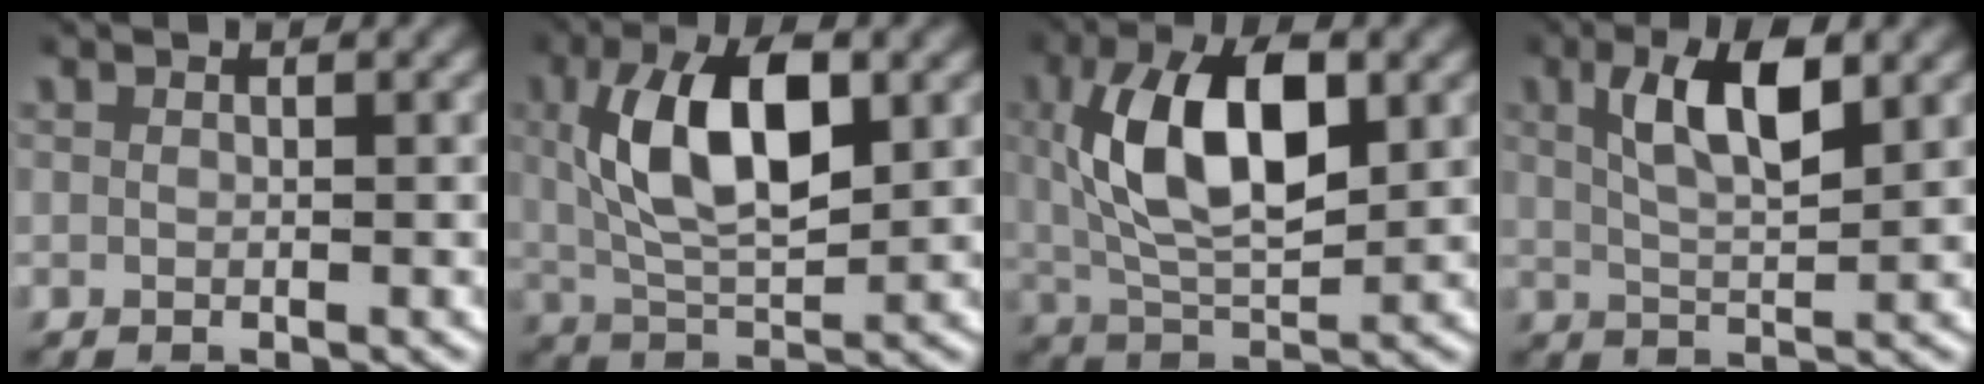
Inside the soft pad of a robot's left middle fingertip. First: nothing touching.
{"total": 8.2, "force": [1.7, 3.9, 7.1], "torque": [-0.131, 0.002, 0.031]}
{"total": 9.2, "force": [1.9, 4.6, 7.8], "torque": [-0.146, 0.000, 0.035]}
{"total": 5.3, "force": [1.9, 1.8, 4.6], "torque": [-0.082, 0.005, 0.030]}